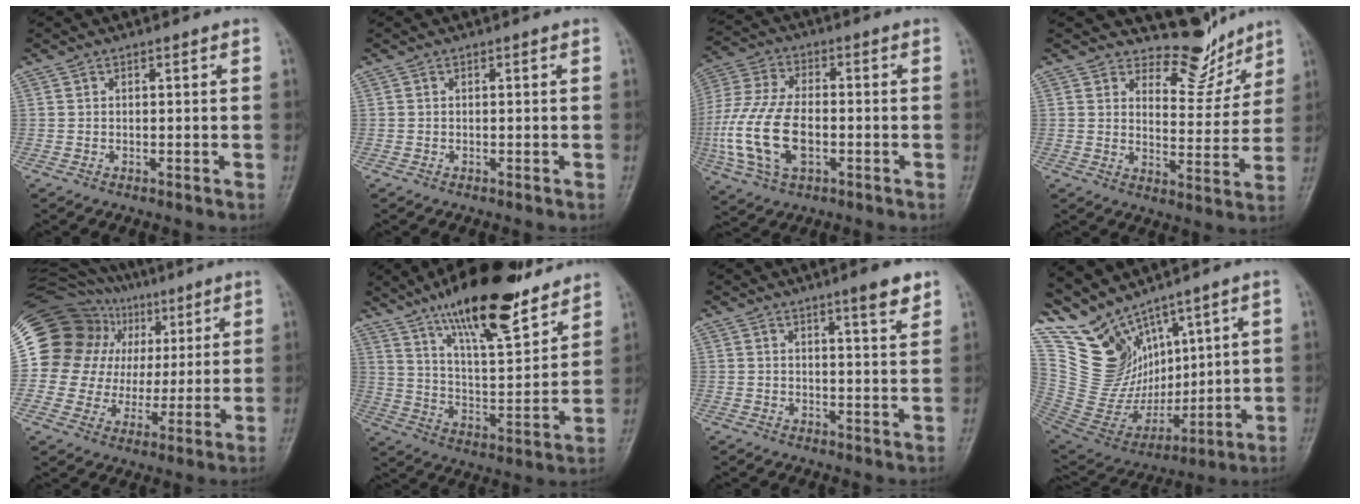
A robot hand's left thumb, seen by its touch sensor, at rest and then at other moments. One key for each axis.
{"total": 0.0}
{"total": 15.9, "fx": -3.3, "fy": 8.9, "fz": 12.7, "tx": -0.283, "ty": 0.008, "tz": -0.059}
{"total": 8.2, "fx": 7.4, "fy": 3.4, "fz": 1.0, "tx": 0.022, "ty": -0.069, "tz": 0.114}
{"total": 24.9, "fx": 7.9, "fy": 21.1, "fz": 10.7, "tx": -0.186, "ty": 0.060, "tz": 0.157}
{"total": 20.5, "fx": 15.2, "fy": 5.4, "fz": 12.6, "tx": -0.173, "ty": -0.076, "tz": 0.259}
{"total": 5.3, "fx": 3.5, "fy": 0.6, "fz": 3.8, "tx": -0.047, "ty": -0.024, "tz": 0.049}
{"total": 15.9, "fx": 11.8, "fy": 8.6, "fz": 6.4, "tx": -0.090, "ty": -0.055, "tz": 0.260}